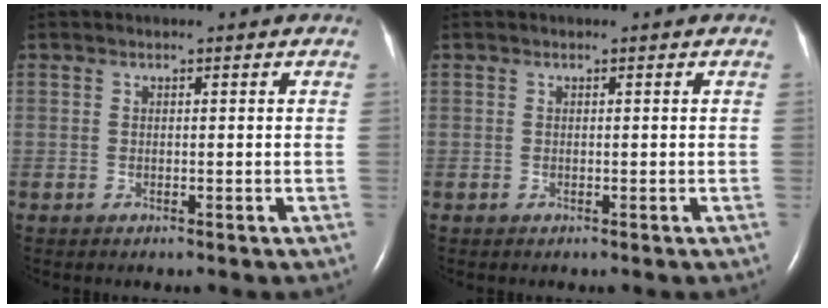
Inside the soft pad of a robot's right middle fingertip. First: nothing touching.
{"total": 0.0}